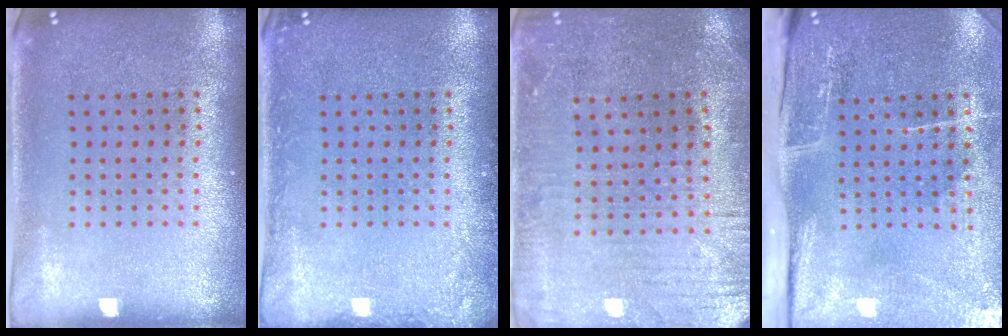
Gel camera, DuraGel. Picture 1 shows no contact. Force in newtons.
{"total": 1.3, "press": 1.3, "slide": 0.1}
{"total": 0.9, "press": 0.7, "slide": 0.6}
{"total": 5.0, "press": 3.9, "slide": 3.1}